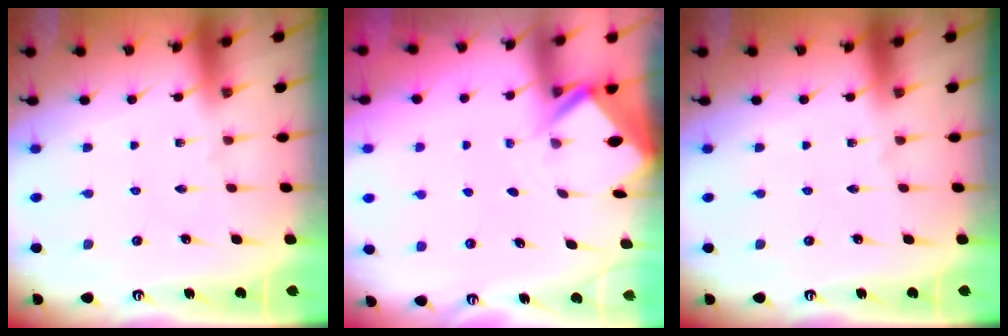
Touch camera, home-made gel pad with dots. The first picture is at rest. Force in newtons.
{"total": 2.4, "press": 2.4, "slide": 0.2}
{"total": 0.0}